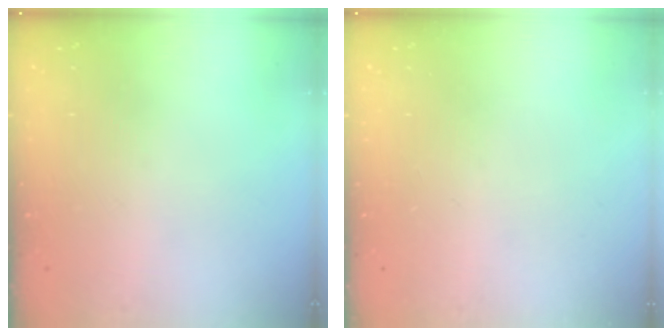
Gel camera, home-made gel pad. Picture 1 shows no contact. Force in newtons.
{"total": 0.0}